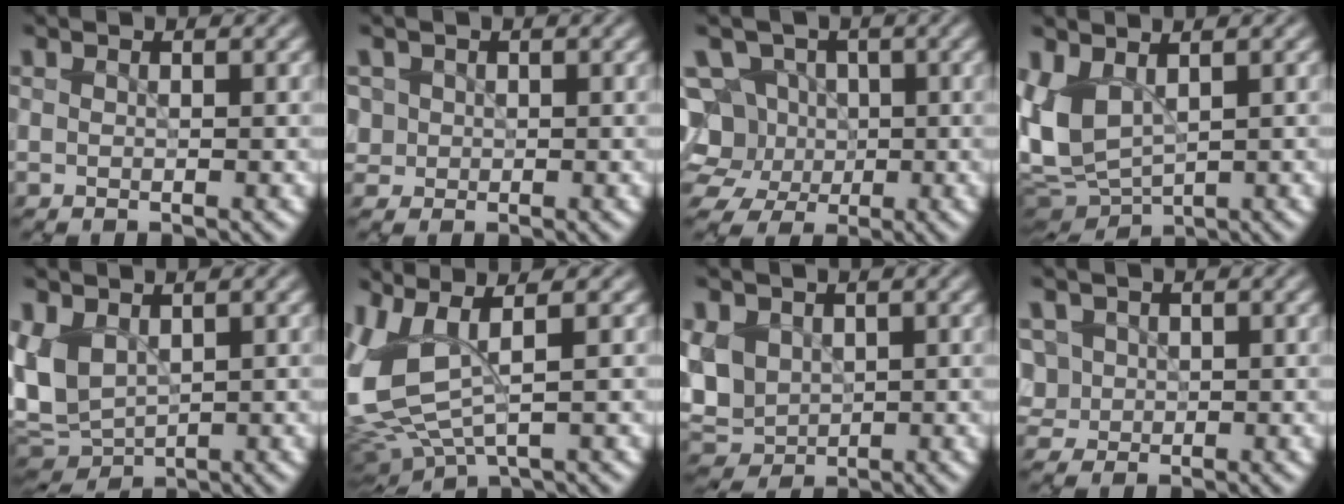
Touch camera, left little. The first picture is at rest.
{"total": 1.9, "force": [0.5, 1.8, 0.4], "torque": [0.003, 0.014, 0.002]}
{"total": 9.2, "force": [0.4, 8.2, 4.1], "torque": [-0.072, 0.033, -0.034]}
{"total": 5.1, "force": [1.3, 3.0, 3.9], "torque": [-0.091, 0.001, 0.027]}
{"total": 5.6, "force": [1.1, 3.8, 3.9], "torque": [-0.096, 0.002, 0.018]}
{"total": 6.4, "force": [1.1, 2.5, 5.7], "torque": [-0.144, -0.002, 0.026]}
{"total": 5.4, "force": [1.0, 4.4, 2.9], "torque": [-0.083, 0.004, 0.018]}
{"total": 2.7, "force": [0.5, 2.5, 0.8], "torque": [-0.009, 0.019, 0.010]}